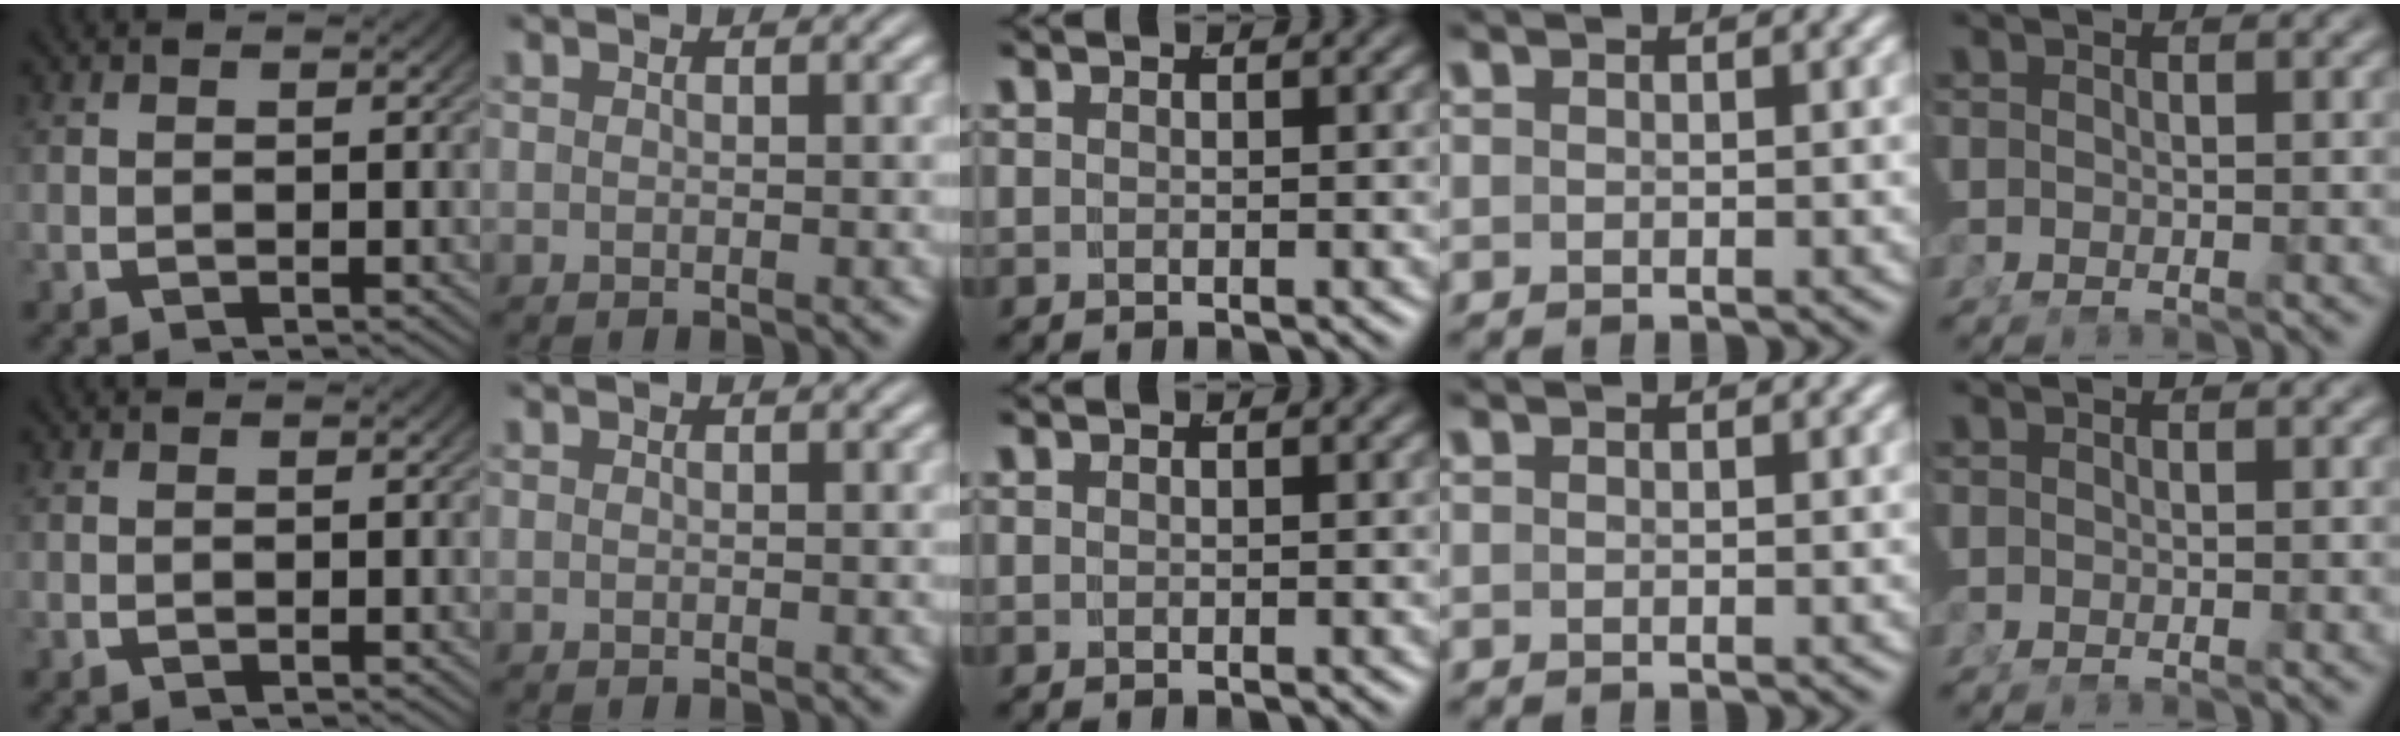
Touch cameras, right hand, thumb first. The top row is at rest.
{}